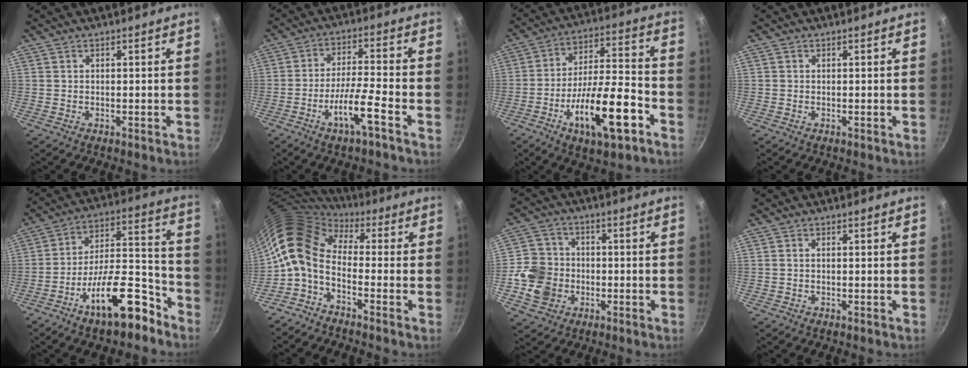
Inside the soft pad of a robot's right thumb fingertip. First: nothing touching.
{"total": 8.5, "force": [-4.5, 1.0, 7.1], "torque": [-0.133, 0.031, -0.084]}
{"total": 17.8, "force": [-7.7, 6.1, 14.9], "torque": [-0.234, 0.045, -0.126]}
{"total": 0.0}
{"total": 17.4, "force": [-10.3, 6.6, 12.4], "torque": [-0.158, 0.094, -0.168]}
{"total": 10.4, "force": [0.3, 6.5, 8.1], "torque": [-0.148, 0.021, -0.012]}
{"total": 10.0, "force": [-2.2, 8.9, 4.0], "torque": [-0.048, 0.022, -0.049]}
{"total": 0.7, "force": [-0.1, 0.4, 0.6], "torque": [-0.015, 0.005, -0.003]}